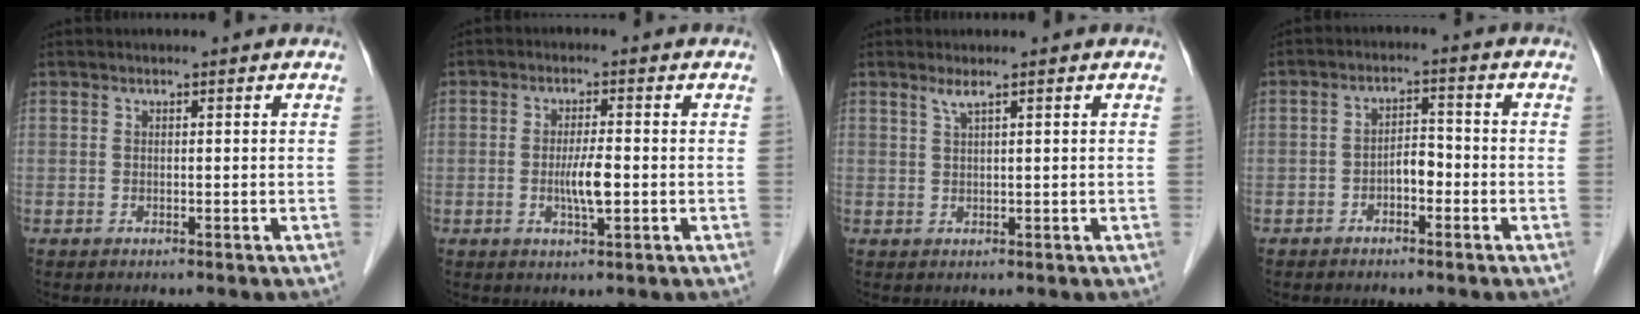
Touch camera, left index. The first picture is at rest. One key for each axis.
{"total": 4.1, "fx": -0.7, "fy": 0.5, "fz": 4.0, "tx": -0.079, "ty": -0.005, "tz": -0.012}
{"total": 1.4, "fx": 0.9, "fy": -0.3, "fz": 1.0, "tx": -0.025, "ty": 0.001, "tz": 0.021}
{"total": 3.1, "fx": -1.4, "fy": 1.4, "fz": 2.3, "tx": -0.038, "ty": 0.013, "tz": -0.025}